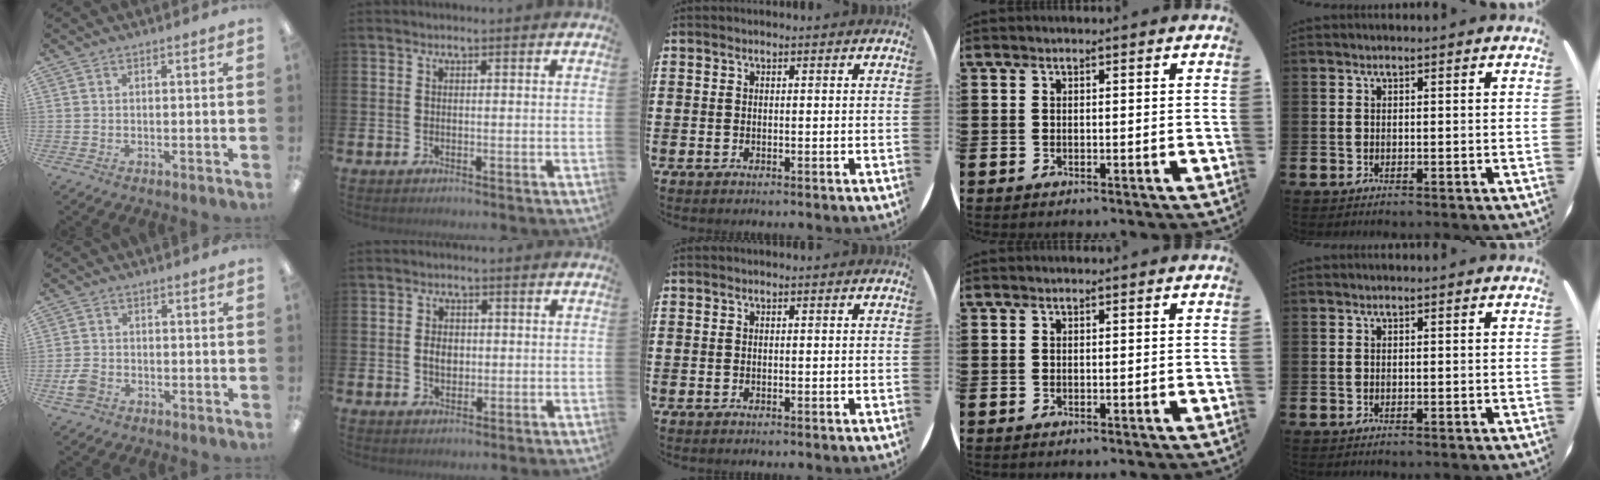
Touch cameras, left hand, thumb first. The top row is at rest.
{"thumb": {"total": 3.9, "force": [-1.9, 2.9, 1.9], "torque": [-0.041, 0.007, -0.037]}, "index": {"total": 2.7, "force": [0.1, 2.0, 1.8], "torque": [-0.019, 0.001, -0.005]}}